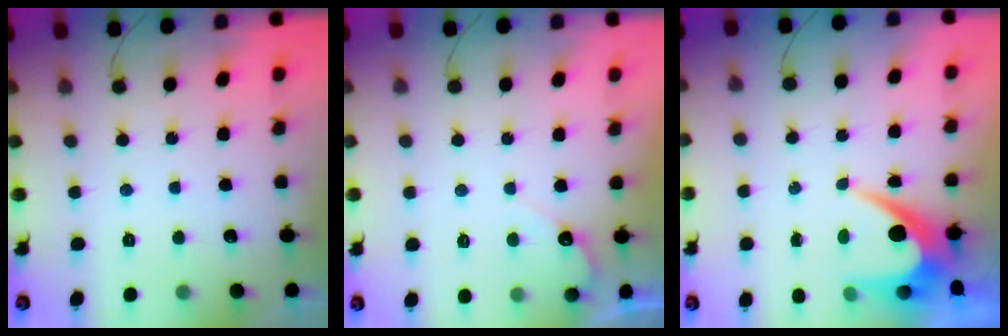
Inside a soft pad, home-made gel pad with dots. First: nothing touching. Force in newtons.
{"total": 3.5, "press": 3.5, "slide": 0.2}
{"total": 7.0, "press": 6.9, "slide": 0.6}